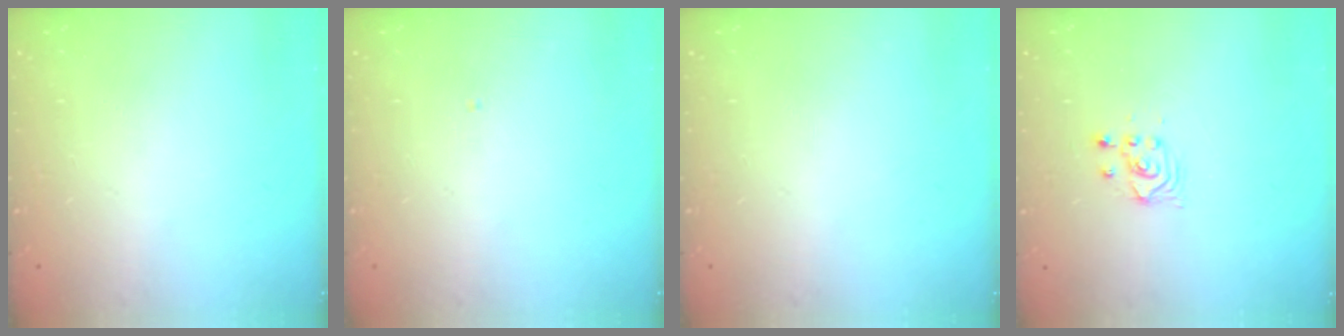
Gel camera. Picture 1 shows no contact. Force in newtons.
{"total": 0.0}
{"total": 0.0}
{"total": 2.4, "press": 2.4, "slide": 0.2}